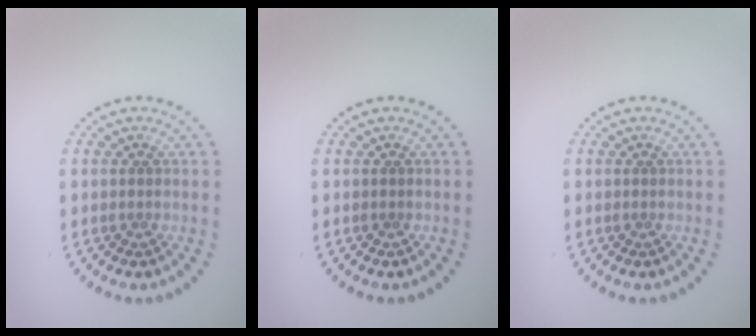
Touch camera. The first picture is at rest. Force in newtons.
{"total": 0.0}
{"total": 0.0}